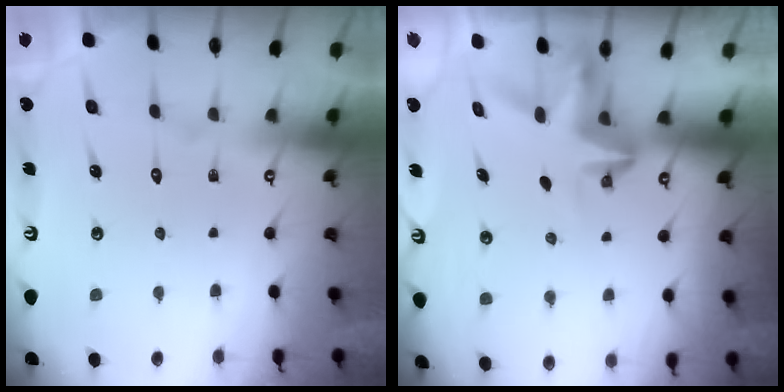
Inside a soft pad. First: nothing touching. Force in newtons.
{"total": 3.9, "press": 3.8, "slide": 0.3}